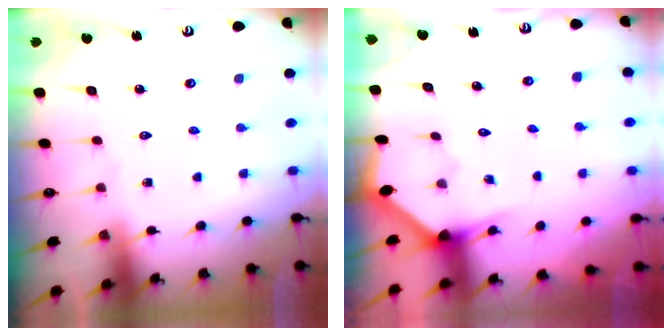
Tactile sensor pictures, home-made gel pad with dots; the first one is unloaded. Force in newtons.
{"total": 2.9, "press": 2.9, "slide": 0.2}